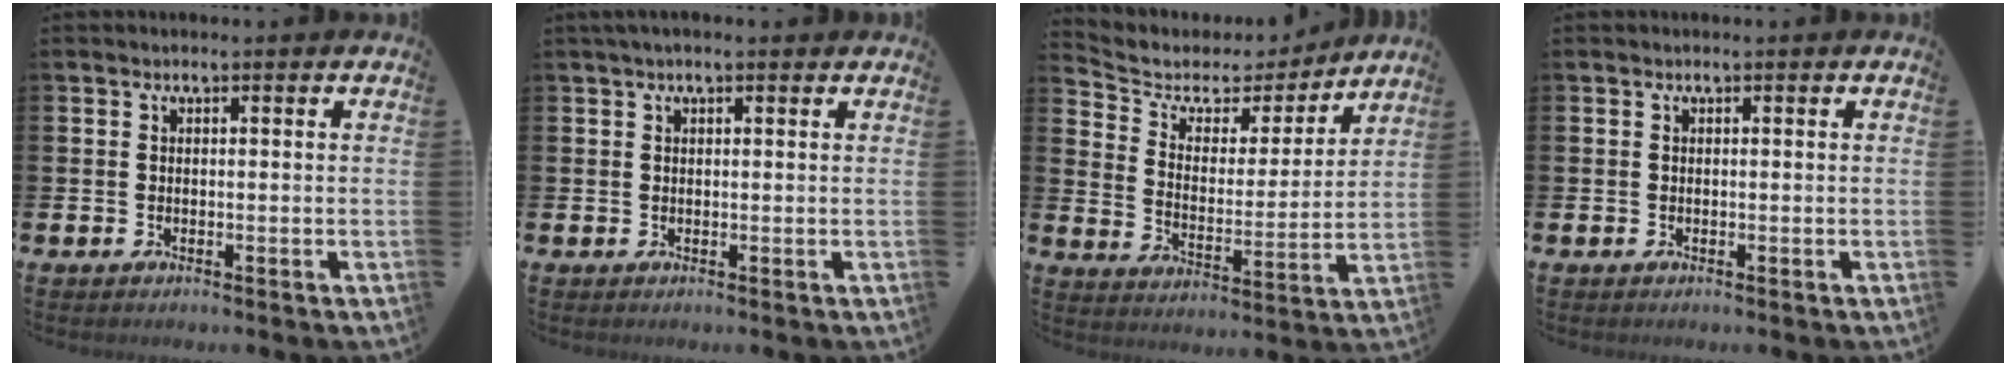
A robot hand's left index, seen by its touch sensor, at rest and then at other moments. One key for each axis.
{"total": 1.2, "fx": 0.9, "fy": 0.3, "fz": 0.8, "tx": -0.015, "ty": 0.004, "tz": 0.014}
{"total": 5.2, "fx": 4.2, "fy": 2.7, "fz": 1.2, "tx": -0.059, "ty": -0.031, "tz": 0.067}
{"total": 0.0}